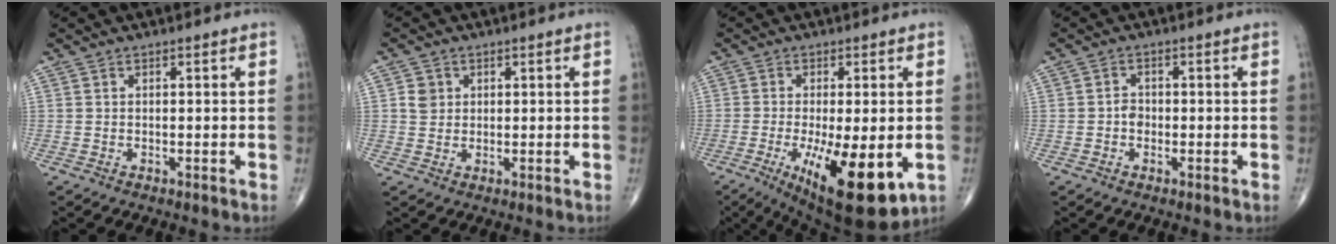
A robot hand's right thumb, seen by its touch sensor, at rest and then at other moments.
{"total": 2.8, "force": [0.7, 2.5, 1.0], "torque": [-0.006, -0.001, 0.012]}
{"total": 16.6, "force": [-5.0, 5.4, 14.9], "torque": [-0.217, -0.021, -0.060]}
{"total": 2.0, "force": [-0.5, 1.7, 1.0], "torque": [-0.006, 0.006, -0.013]}